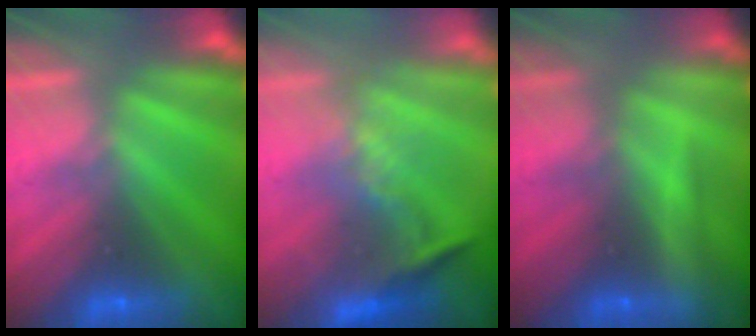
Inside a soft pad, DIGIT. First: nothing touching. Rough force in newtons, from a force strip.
{"total": 1.1}
{"total": 2.2}